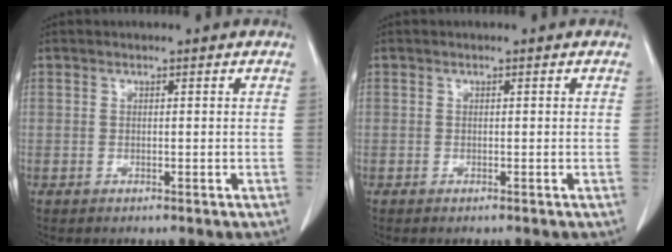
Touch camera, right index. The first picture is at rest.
{"total": 0.5, "force": [-0.3, 0.1, 0.4], "torque": [-0.008, -0.002, -0.005]}